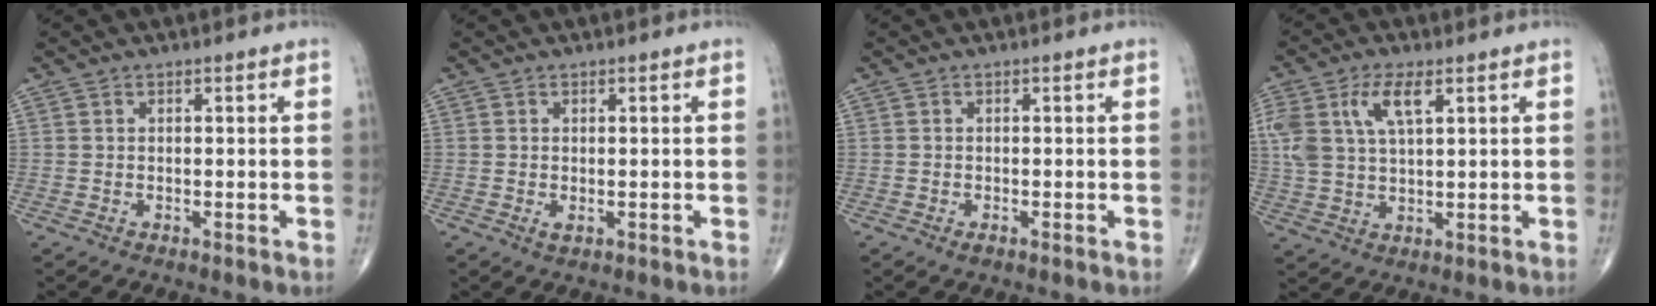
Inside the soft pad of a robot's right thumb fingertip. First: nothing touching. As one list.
[{"total": 0.9, "force": [-0.2, 0.4, 0.8], "torque": [-0.012, -0.003, 0.000]}, {"total": 0.8, "force": [-0.5, 0.3, 0.6], "torque": [-0.010, -0.002, -0.006]}, {"total": 9.6, "force": [3.9, 4.3, 7.6], "torque": [-0.172, 0.002, 0.080]}]